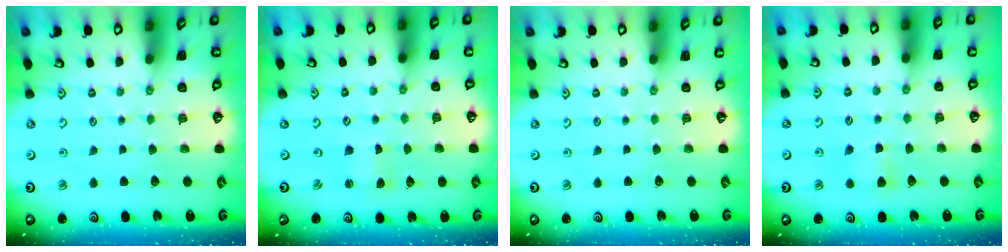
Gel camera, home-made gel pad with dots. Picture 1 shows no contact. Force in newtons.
{"total": 1.1, "press": 1.1, "slide": 0.2}
{"total": 0.0}
{"total": 4.5, "press": 4.5, "slide": 0.8}